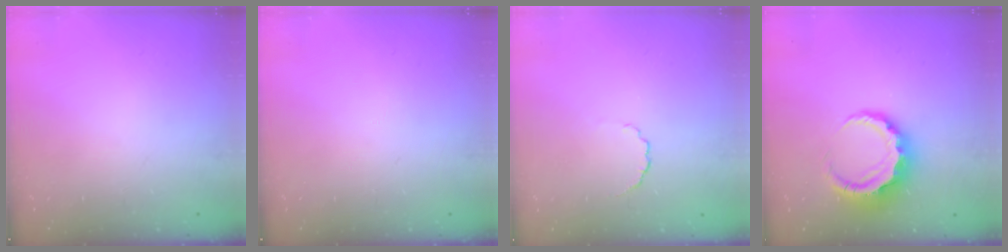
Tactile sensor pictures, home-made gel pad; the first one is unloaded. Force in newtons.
{"total": 0.0}
{"total": 2.9, "press": 2.7, "slide": 1.0}
{"total": 8.4, "press": 8.3, "slide": 1.6}